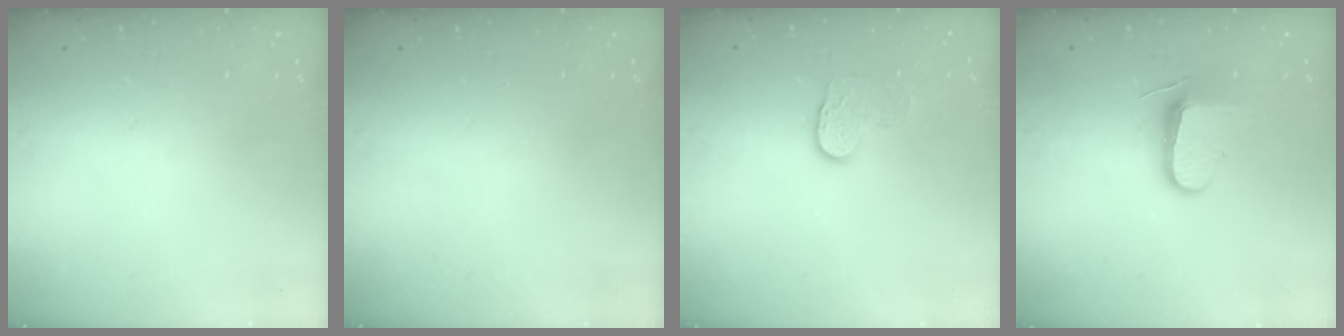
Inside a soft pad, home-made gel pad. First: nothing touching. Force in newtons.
{"total": 0.0}
{"total": 7.6, "press": 7.6, "slide": 0.4}
{"total": 9.3, "press": 9.3, "slide": 0.6}